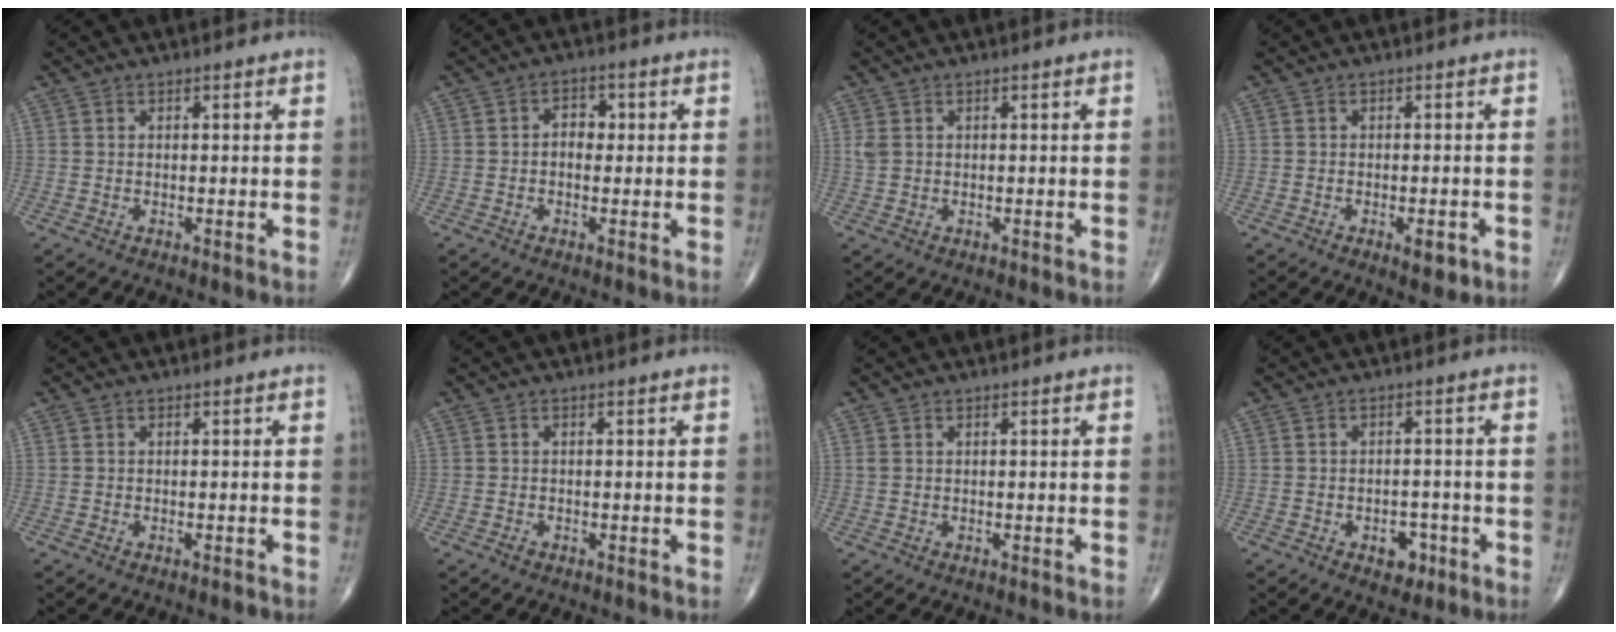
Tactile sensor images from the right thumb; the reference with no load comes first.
{"total": 3.0, "force": [0.0, 2.2, 2.0], "torque": [-0.019, 0.012, -0.005]}
{"total": 1.8, "force": [0.4, 1.4, 1.1], "torque": [-0.028, 0.003, 0.014]}
{"total": 3.3, "force": [-1.5, 1.3, 2.7], "torque": [-0.031, -0.001, -0.017]}
{"total": 0.7, "force": [-0.5, 0.1, 0.5], "torque": [-0.010, -0.002, -0.008]}
{"total": 0.7, "force": [-0.5, 0.4, 0.2], "torque": [-0.003, 0.000, -0.011]}
{"total": 0.7, "force": [0.2, 0.5, 0.5], "torque": [-0.013, 0.006, 0.007]}
{"total": 4.1, "force": [-2.0, 2.8, 2.3], "torque": [-0.006, 0.015, -0.024]}